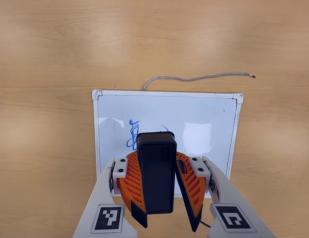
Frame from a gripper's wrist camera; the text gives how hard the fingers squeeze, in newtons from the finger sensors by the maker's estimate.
{"total": 10.4, "left": 10.5, "right": 10.3}